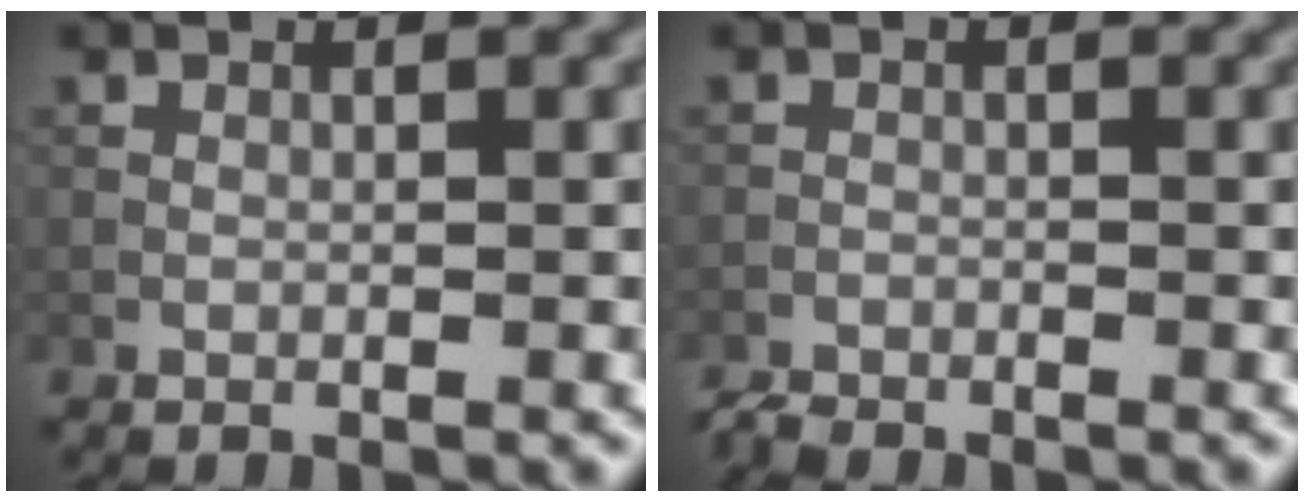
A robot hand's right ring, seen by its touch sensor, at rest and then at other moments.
{"total": 1.3, "force": [-1.3, 0.1, 0.2], "torque": [-0.009, -0.002, -0.032]}